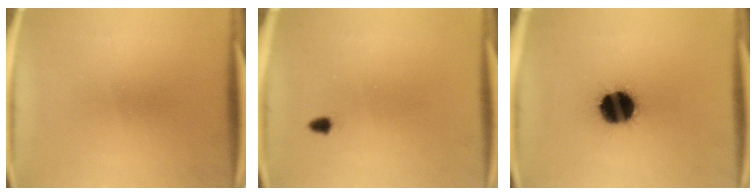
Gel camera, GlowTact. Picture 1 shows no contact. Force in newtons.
{"total": 1.1}
{"total": 16.1}